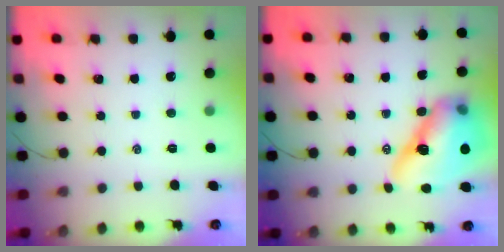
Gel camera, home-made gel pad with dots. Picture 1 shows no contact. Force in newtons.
{"total": 16.8, "press": 16.0, "slide": 4.9}